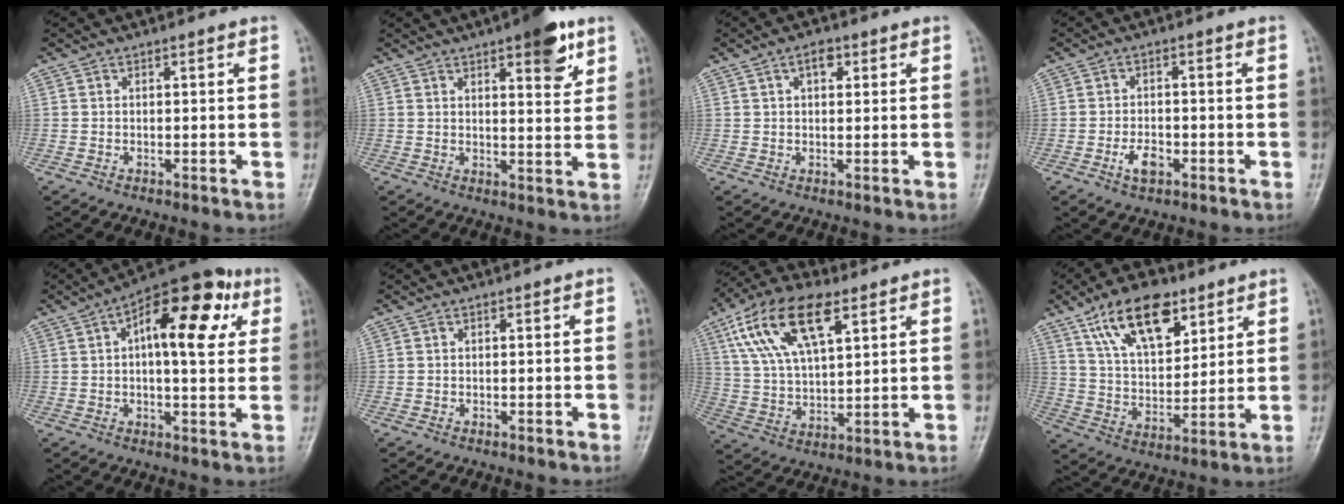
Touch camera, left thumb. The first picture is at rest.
{"total": 8.7, "force": [4.9, 2.9, 6.7], "torque": [-0.070, -0.022, 0.062]}
{"total": 3.3, "force": [1.5, 1.9, 2.3], "torque": [-0.027, 0.001, 0.020]}
{"total": 3.9, "force": [-1.7, 2.2, 2.8], "torque": [-0.046, 0.008, -0.029]}
{"total": 16.4, "force": [4.9, 7.3, 13.9], "torque": [-0.165, 0.019, 0.061]}
{"total": 0.0}
{"total": 16.5, "force": [7.8, 7.7, 12.4], "torque": [-0.222, -0.007, 0.145]}
{"total": 15.7, "force": [9.1, 7.8, 10.1], "torque": [-0.136, -0.037, 0.165]}